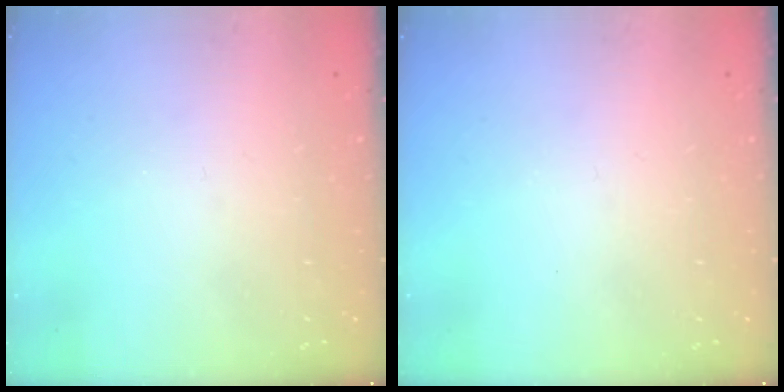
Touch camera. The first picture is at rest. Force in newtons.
{"total": 0.0}